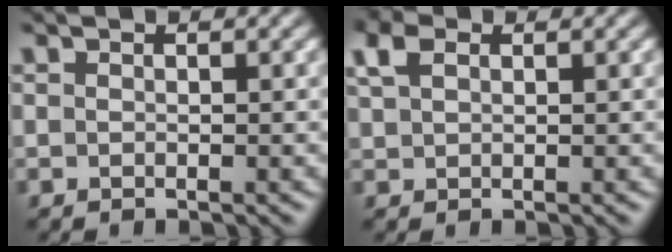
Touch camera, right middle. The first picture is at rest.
{"total": 2.6, "force": [1.3, 1.6, 1.6], "torque": [-0.042, 0.007, 0.028]}